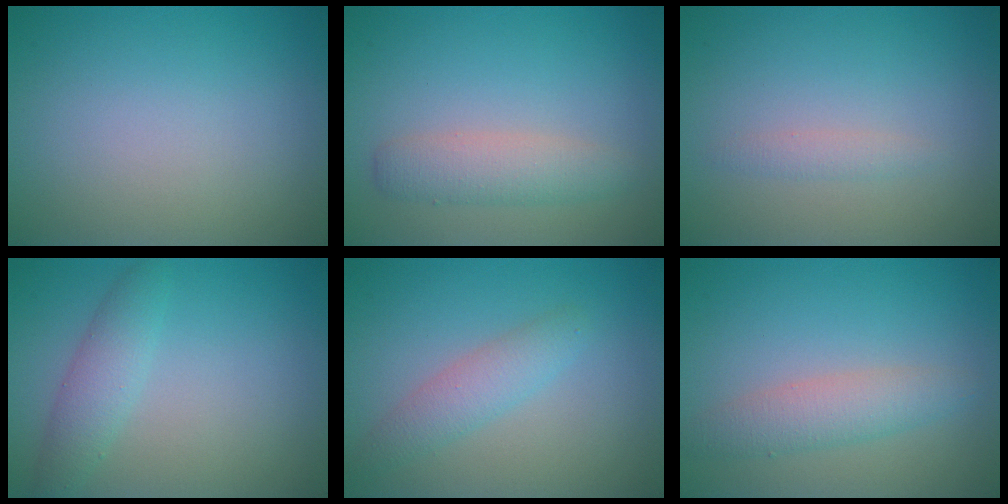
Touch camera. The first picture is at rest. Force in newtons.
{"total": 2.9, "press": 2.9, "slide": 0.1}
{"total": 1.0, "press": 1.0, "slide": 0.0}
{"total": 2.6, "press": 2.6, "slide": 0.1}
{"total": 2.5, "press": 2.5, "slide": 0.0}
{"total": 2.9, "press": 2.9, "slide": 0.1}